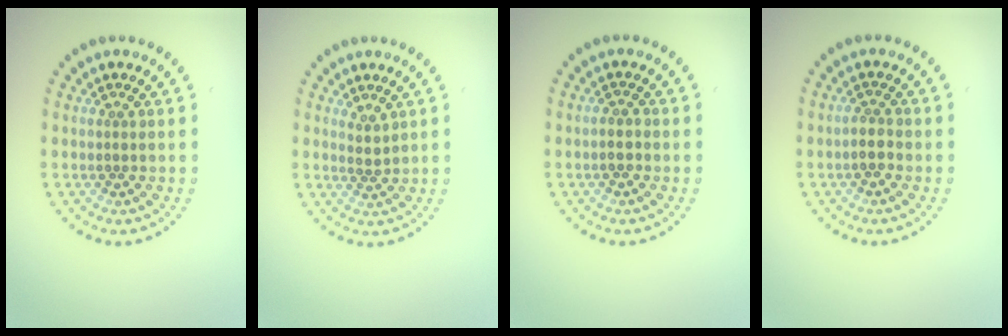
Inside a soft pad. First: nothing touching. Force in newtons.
{"total": 1.3, "press": 0.8, "slide": 0.9}
{"total": 1.2, "press": 1.1, "slide": 0.5}
{"total": 1.4, "press": 1.2, "slide": 0.7}